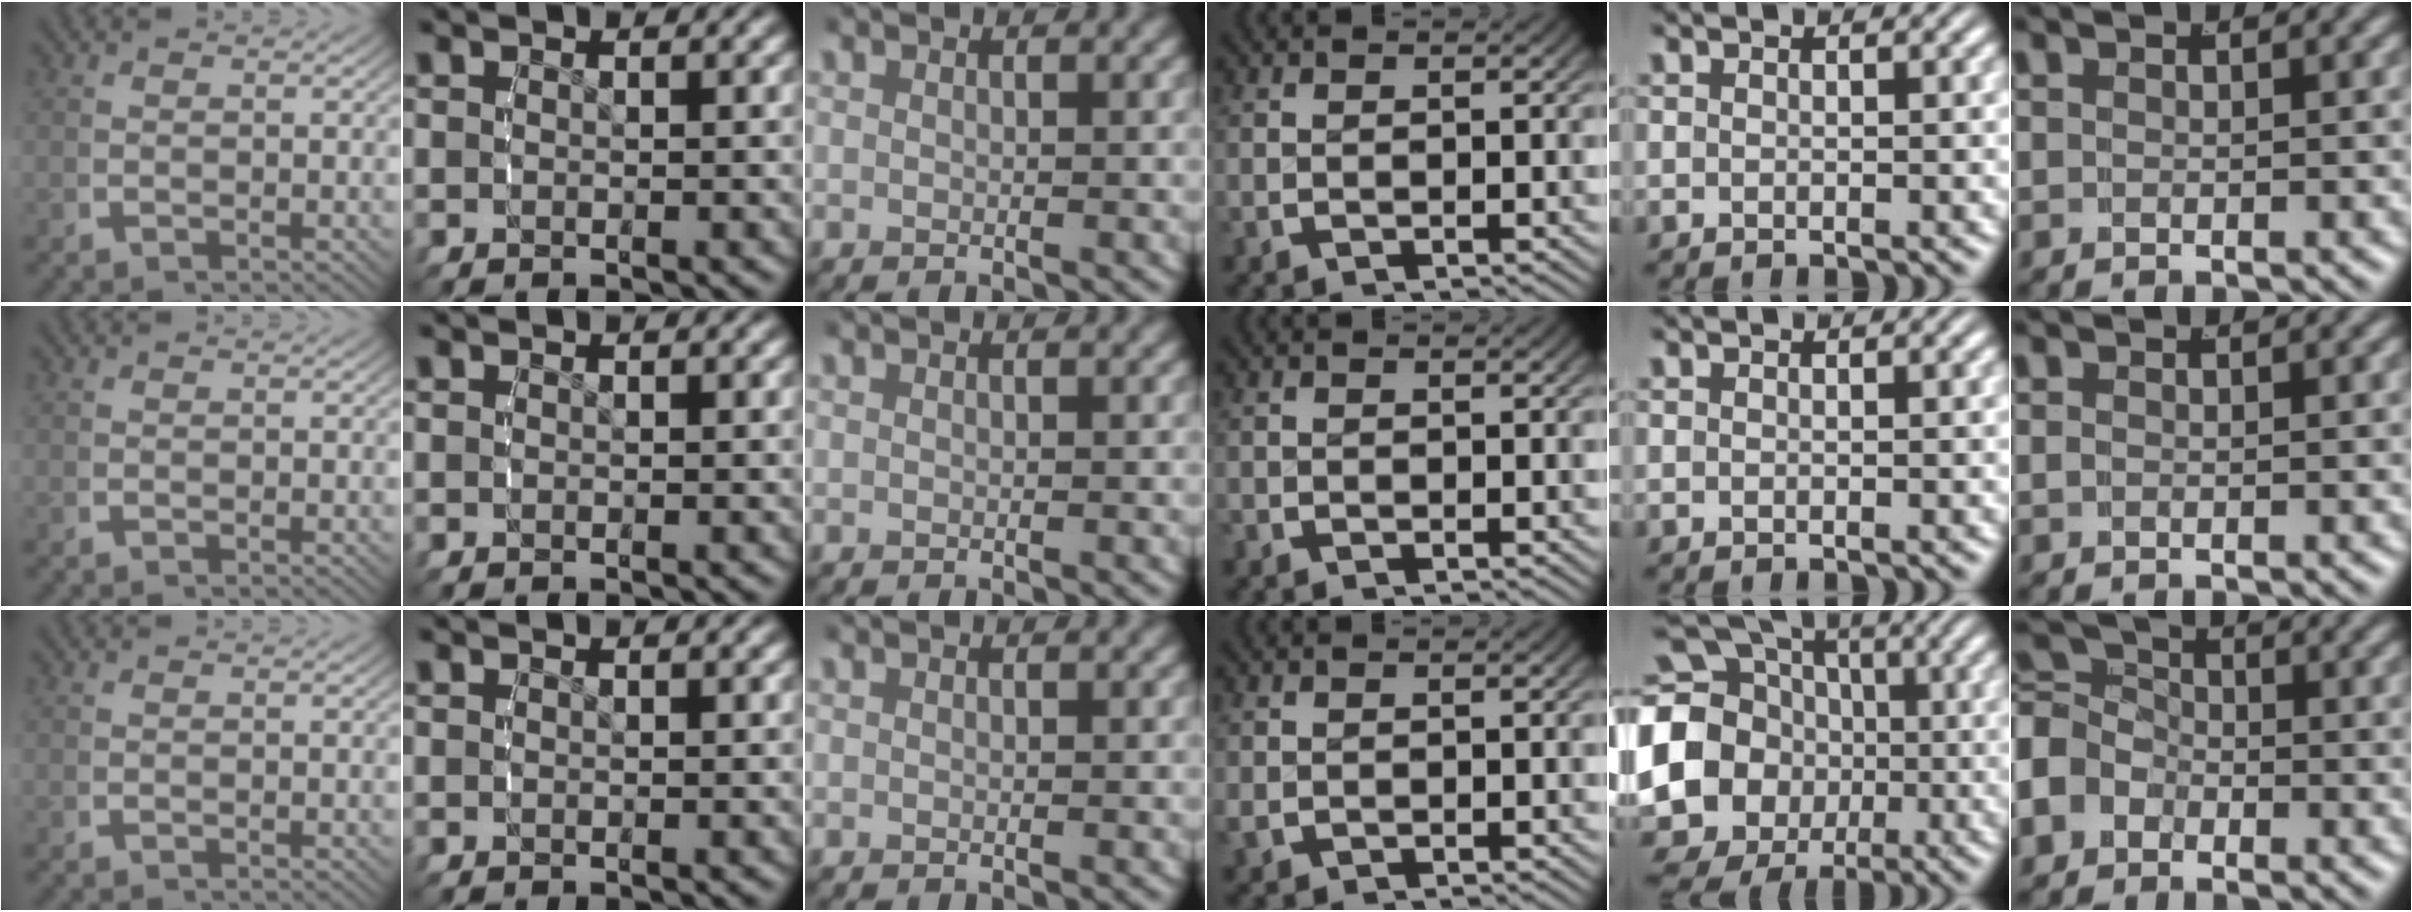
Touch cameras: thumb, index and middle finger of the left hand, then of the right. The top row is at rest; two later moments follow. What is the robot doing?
{"motion": "grasp_and_lifting", "object": "small bumper sticker"}